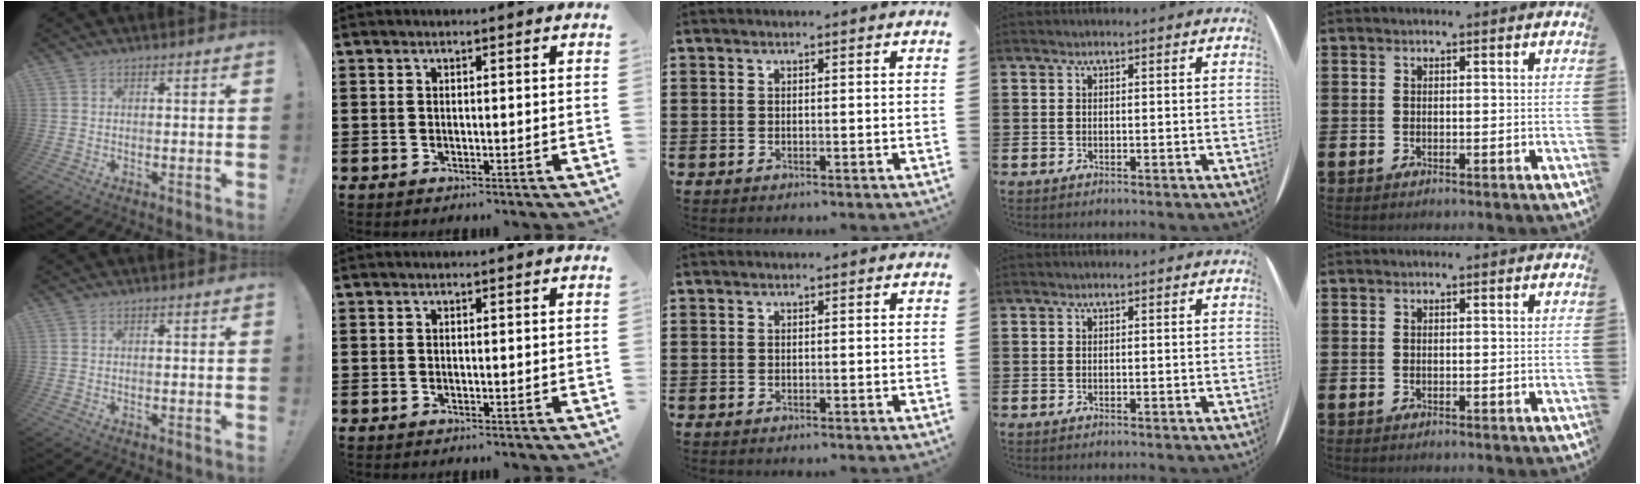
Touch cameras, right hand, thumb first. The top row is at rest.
{}